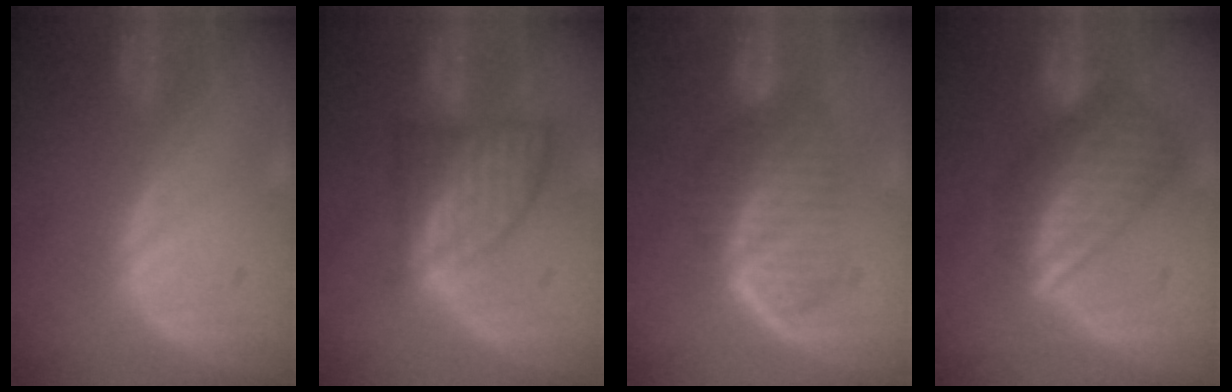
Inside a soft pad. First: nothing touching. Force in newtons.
{"total": 7.2, "press": 6.5, "slide": 3.2}
{"total": 5.9, "press": 5.8, "slide": 1.3}
{"total": 8.3, "press": 7.5, "slide": 3.6}